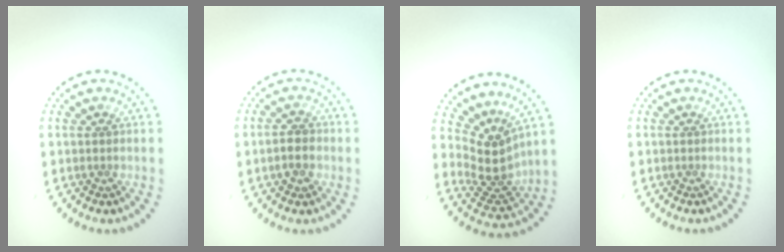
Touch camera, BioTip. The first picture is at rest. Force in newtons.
{"total": 1.9, "press": 1.8, "slide": 0.2}
{"total": 3.6, "press": 2.7, "slide": 2.5}
{"total": 0.0}